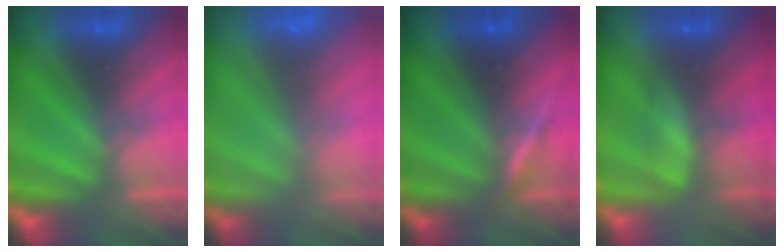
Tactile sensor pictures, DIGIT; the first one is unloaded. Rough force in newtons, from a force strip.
{"total": 6.1}
{"total": 3.3}
{"total": 2.6}